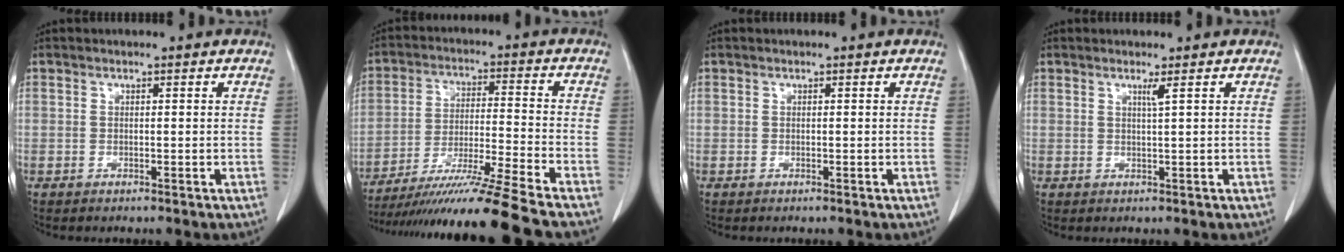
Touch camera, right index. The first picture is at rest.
{"total": 17.1, "force": [-14.5, -3.1, 8.5], "torque": [-0.153, -0.035, -0.247]}
{"total": 0.0}
{"total": 1.2, "force": [0.6, -0.5, 0.9], "torque": [-0.027, -0.008, 0.015]}